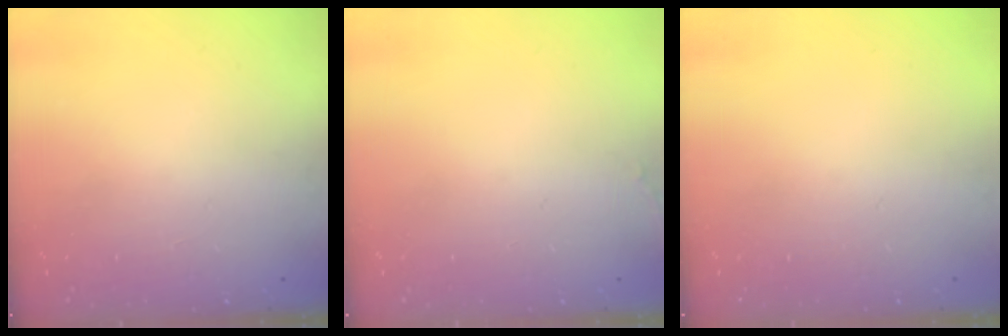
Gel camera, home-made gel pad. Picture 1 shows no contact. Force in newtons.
{"total": 7.0, "press": 4.6, "slide": 5.3}
{"total": 0.0}